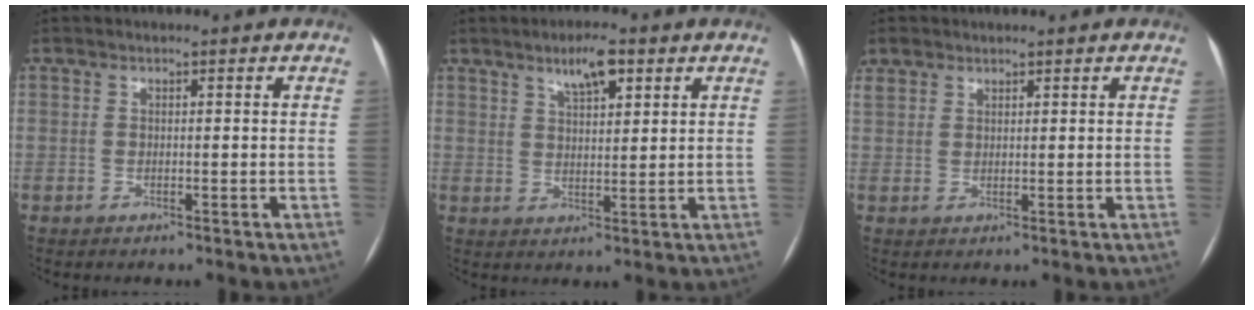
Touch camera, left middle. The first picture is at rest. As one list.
[{"total": 5.4, "force": [3.2, 1.4, 4.1], "torque": [-0.073, 0.006, 0.054]}, {"total": 3.1, "force": [2.2, 2.1, 0.7], "torque": [-0.020, 0.016, 0.047]}]